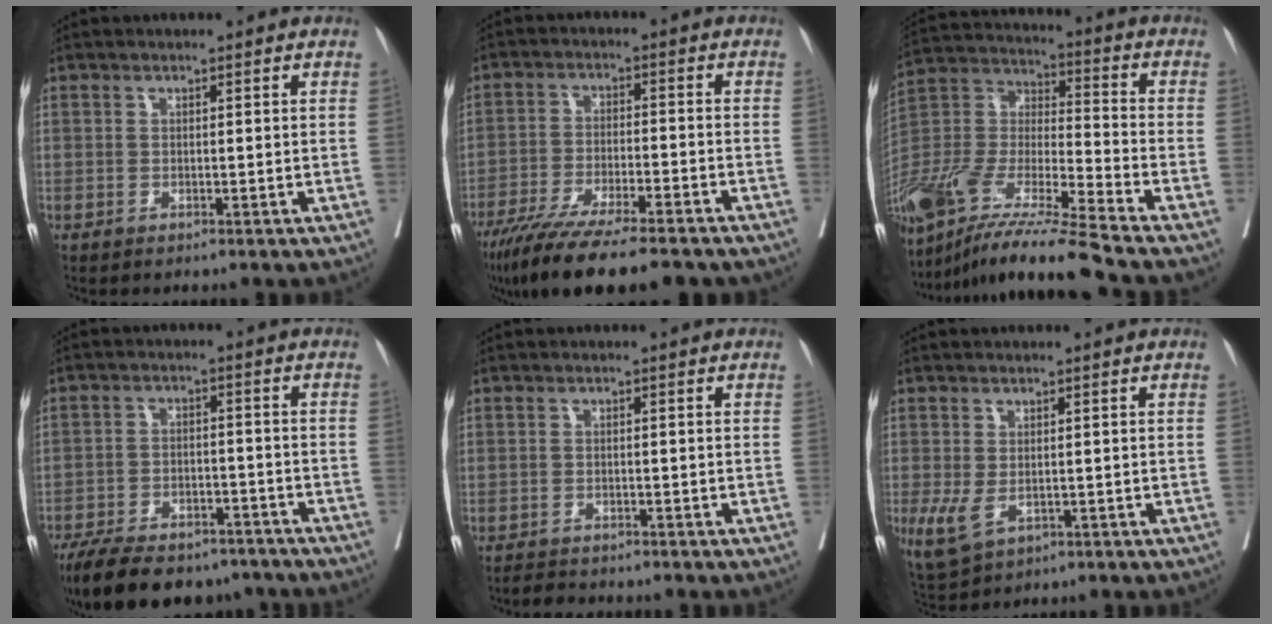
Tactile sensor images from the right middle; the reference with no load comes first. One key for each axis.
{"total": 16.6, "fx": -13.2, "fy": 2.2, "fz": 9.8, "tx": -0.160, "ty": -0.039, "tz": -0.210}
{"total": 21.4, "fx": -16.9, "fy": 0.0, "fz": 13.0, "tx": -0.304, "ty": -0.045, "tz": -0.327}
{"total": 16.6, "fx": -13.4, "fy": 6.5, "fz": 7.3, "tx": -0.155, "ty": -0.008, "tz": -0.195}
{"total": 1.7, "fx": -1.6, "fy": 0.4, "fz": 0.1, "tx": -0.010, "ty": -0.008, "tz": -0.025}
{"total": 4.9, "fx": -0.9, "fy": 2.8, "fz": 3.9, "tx": -0.086, "ty": -0.017, "tz": -0.002}